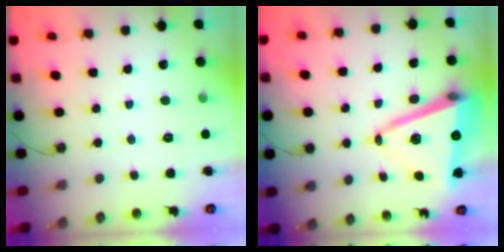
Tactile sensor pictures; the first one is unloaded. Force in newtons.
{"total": 13.6, "press": 13.0, "slide": 4.1}